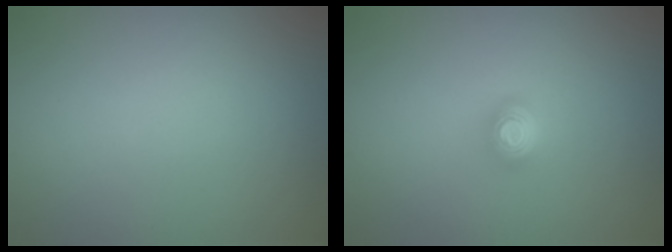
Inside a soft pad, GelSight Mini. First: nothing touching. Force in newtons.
{"total": 2.0, "press": 1.4, "slide": 1.4}